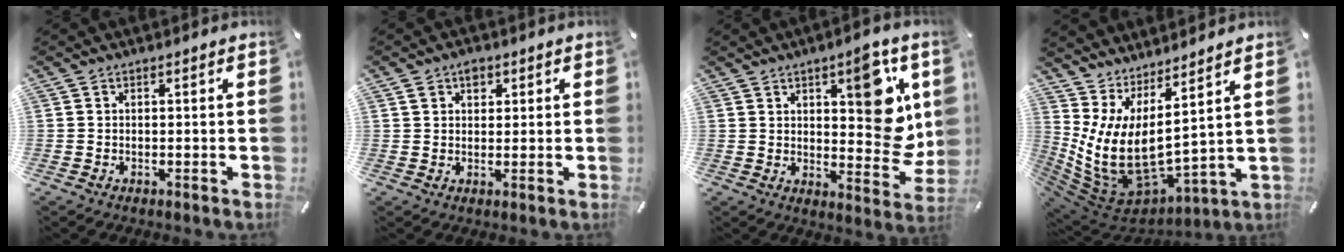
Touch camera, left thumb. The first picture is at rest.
{"total": 3.1, "force": [1.4, 2.5, 1.3], "torque": [-0.006, -0.005, 0.019]}
{"total": 15.3, "force": [5.5, 7.2, 12.4], "torque": [-0.124, -0.041, 0.089]}
{"total": 10.3, "force": [1.7, 5.5, 8.5], "torque": [-0.204, -0.061, 0.035]}